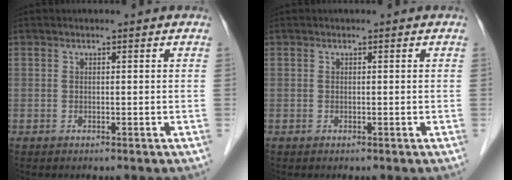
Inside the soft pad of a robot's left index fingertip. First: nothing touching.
{"total": 0.0}